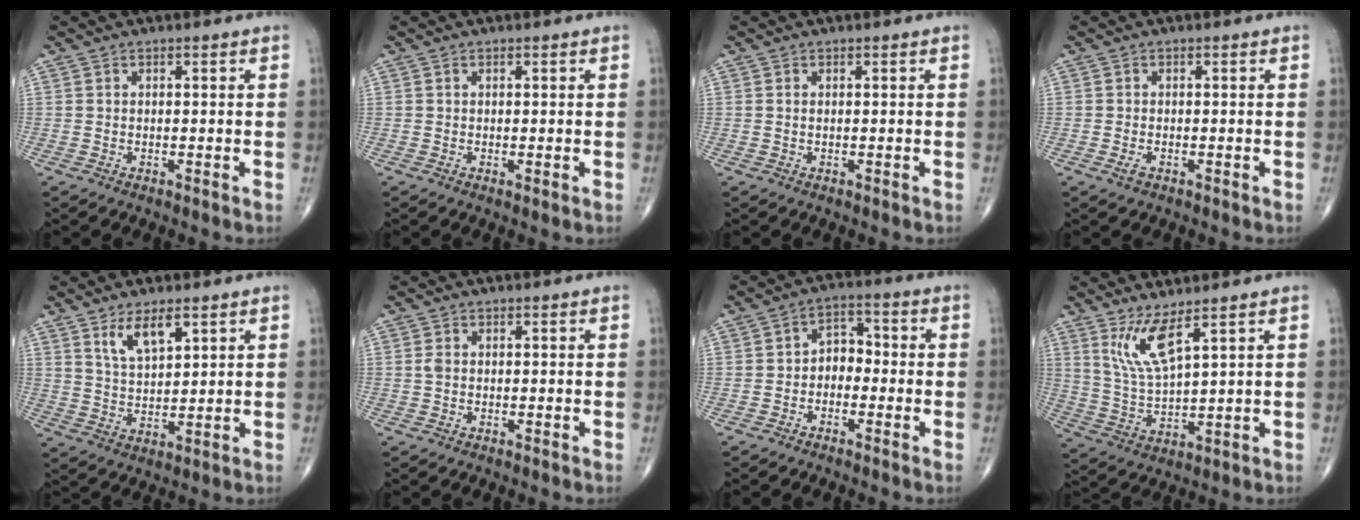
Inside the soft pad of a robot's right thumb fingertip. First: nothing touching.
{"total": 0.7, "force": [0.1, 0.2, 0.7], "torque": [-0.014, -0.003, 0.001]}
{"total": 0.0}
{"total": 1.3, "force": [-0.6, 0.7, 1.0], "torque": [-0.023, 0.000, -0.012]}
{"total": 6.5, "force": [3.8, 2.5, 4.6], "torque": [-0.075, -0.026, 0.075]}
{"total": 0.9, "force": [0.0, 0.6, 0.7], "torque": [-0.015, 0.000, 0.000]}
{"total": 4.8, "force": [-1.2, 3.5, 3.1], "torque": [-0.029, 0.027, -0.035]}
{"total": 7.4, "force": [4.5, 1.0, 5.7], "torque": [-0.122, -0.045, 0.102]}